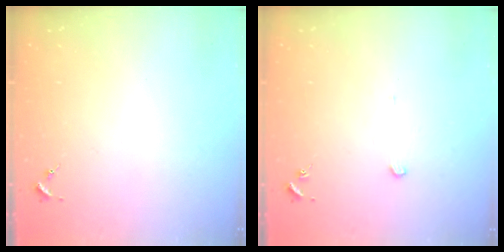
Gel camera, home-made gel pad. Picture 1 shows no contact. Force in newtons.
{"total": 2.4, "press": 2.4, "slide": 0.2}